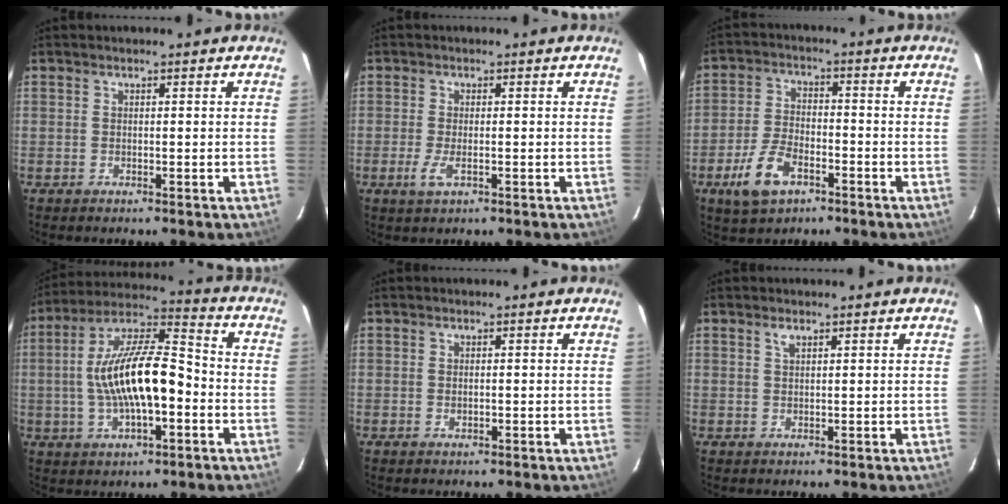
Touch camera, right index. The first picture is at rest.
{"total": 3.1, "force": [-1.1, 1.0, 2.7], "torque": [-0.057, -0.010, -0.020]}
{"total": 9.2, "force": [-5.0, 4.7, 6.1], "torque": [-0.142, -0.003, -0.089]}
{"total": 16.3, "force": [-2.5, 5.7, 15.1], "torque": [-0.283, 0.016, -0.045]}
{"total": 0.8, "force": [-0.1, 0.5, 0.5], "torque": [-0.008, -0.001, 0.000]}
{"total": 1.2, "force": [0.8, 0.5, 0.7], "torque": [-0.014, 0.004, 0.014]}